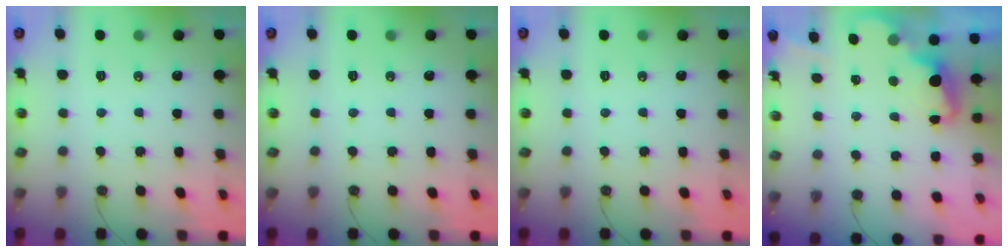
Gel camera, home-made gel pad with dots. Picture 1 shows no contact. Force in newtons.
{"total": 0.0}
{"total": 0.0}
{"total": 2.3, "press": 2.3, "slide": 0.6}